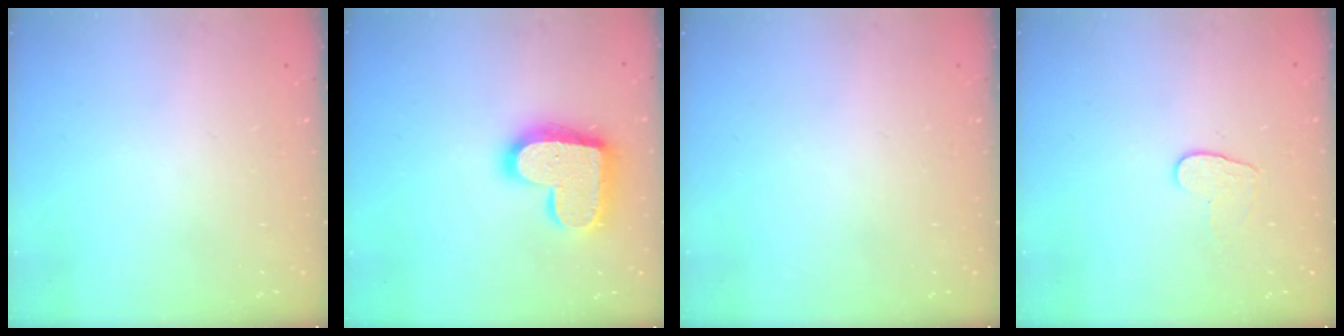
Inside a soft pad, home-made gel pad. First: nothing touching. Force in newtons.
{"total": 18.7, "press": 18.7, "slide": 1.2}
{"total": 0.0}
{"total": 5.3, "press": 5.3, "slide": 0.5}